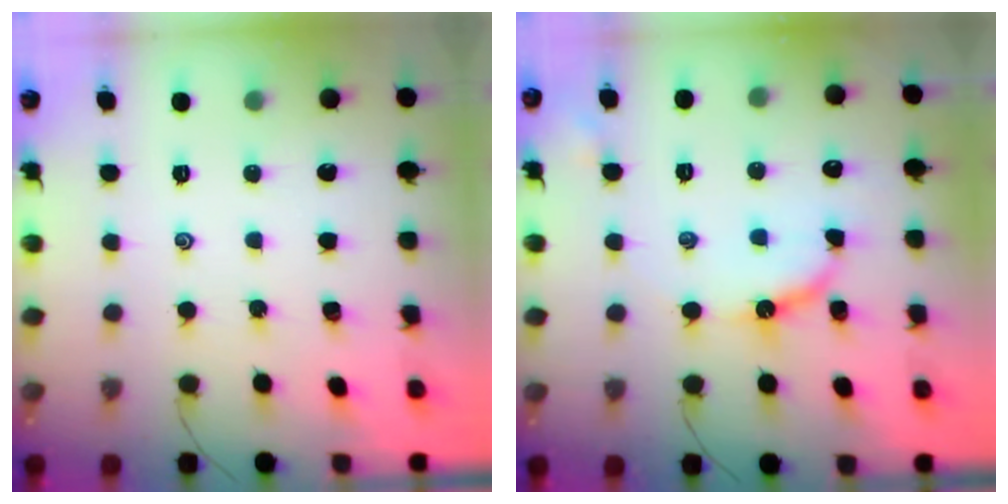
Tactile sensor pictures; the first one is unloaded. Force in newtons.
{"total": 8.4, "press": 8.3, "slide": 0.6}